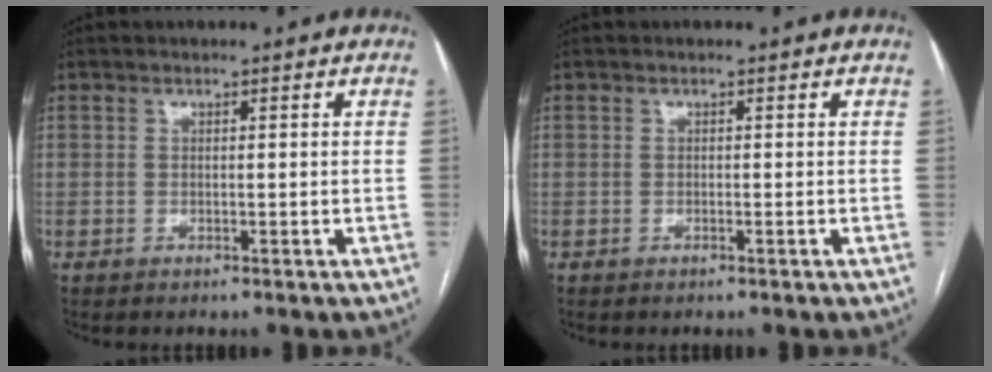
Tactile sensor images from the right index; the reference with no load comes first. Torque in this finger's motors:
{"motor_torque": [-0.07, 0.07, 0.04, -0.01]}